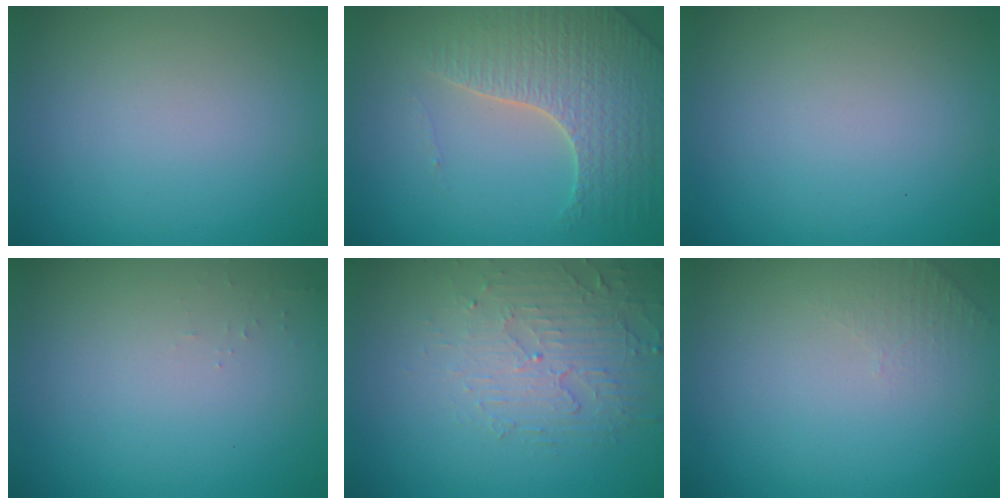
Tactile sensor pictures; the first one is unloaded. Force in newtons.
{"total": 4.6, "press": 4.5, "slide": 1.1}
{"total": 0.0}
{"total": 0.5, "press": 0.5, "slide": 0.2}
{"total": 3.8, "press": 3.4, "slide": 1.8}
{"total": 1.3, "press": 1.2, "slide": 0.3}